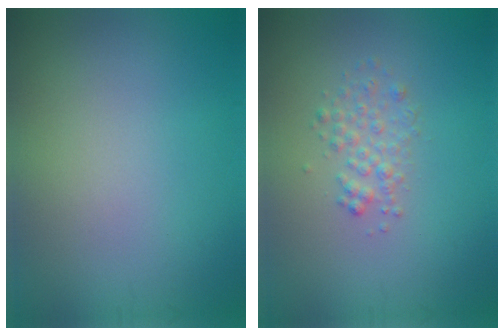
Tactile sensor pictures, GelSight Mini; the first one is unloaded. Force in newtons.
{"total": 1.7, "press": 1.7, "slide": 0.1}